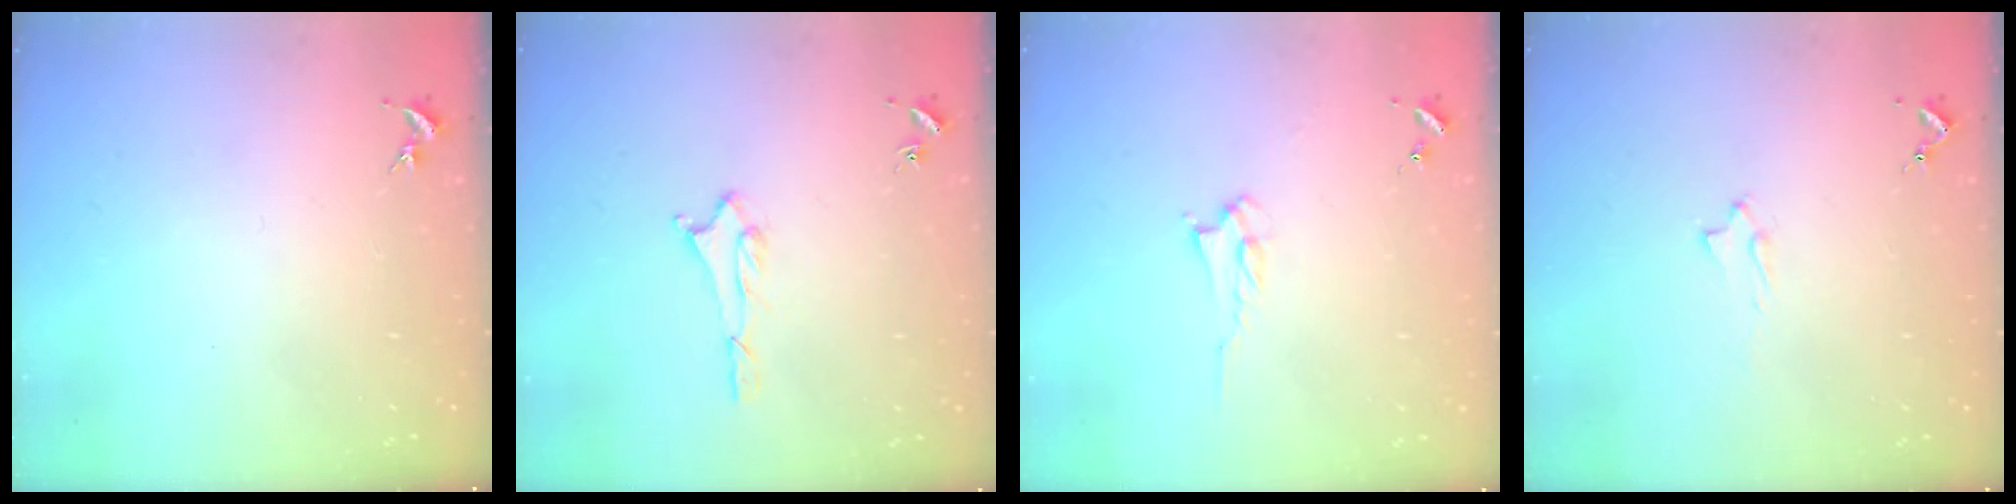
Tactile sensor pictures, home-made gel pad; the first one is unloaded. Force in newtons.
{"total": 1.6, "press": 1.6, "slide": 0.2}
{"total": 2.0, "press": 1.9, "slide": 0.3}
{"total": 2.0, "press": 2.0, "slide": 0.4}